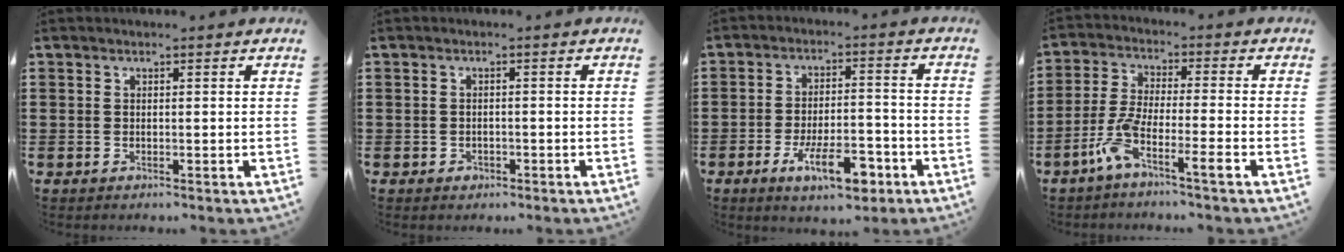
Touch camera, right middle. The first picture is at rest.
{"total": 0.7, "force": [-0.4, 0.5, 0.2], "torque": [-0.005, 0.000, -0.009]}
{"total": 9.1, "force": [-5.1, 3.3, 6.7], "torque": [-0.121, 0.009, -0.090]}
{"total": 6.3, "force": [-4.2, 0.6, 4.6], "torque": [-0.103, -0.007, -0.082]}